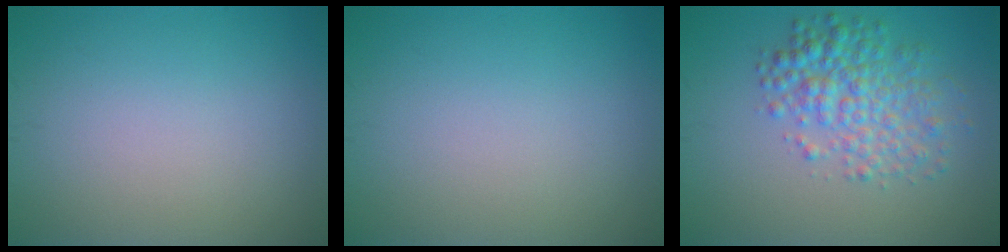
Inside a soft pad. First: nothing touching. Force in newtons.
{"total": 0.0}
{"total": 4.5, "press": 4.5, "slide": 0.1}